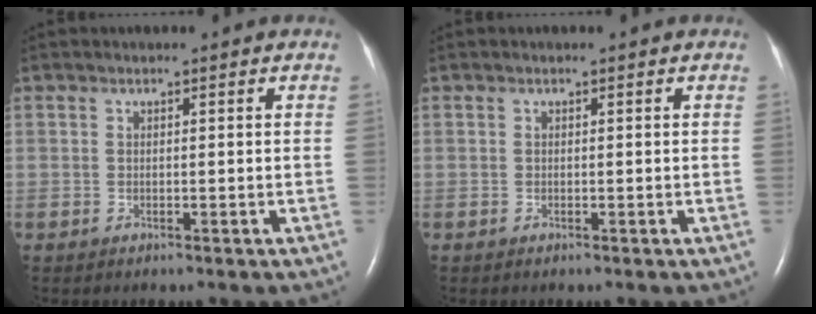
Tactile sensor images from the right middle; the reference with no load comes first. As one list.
[{"total": 0.0}]